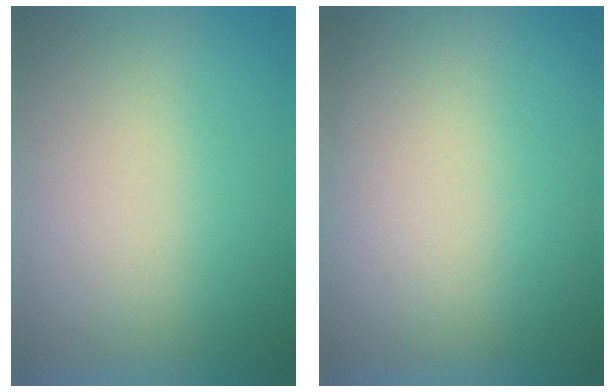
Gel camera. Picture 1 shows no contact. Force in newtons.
{"total": 2.9}